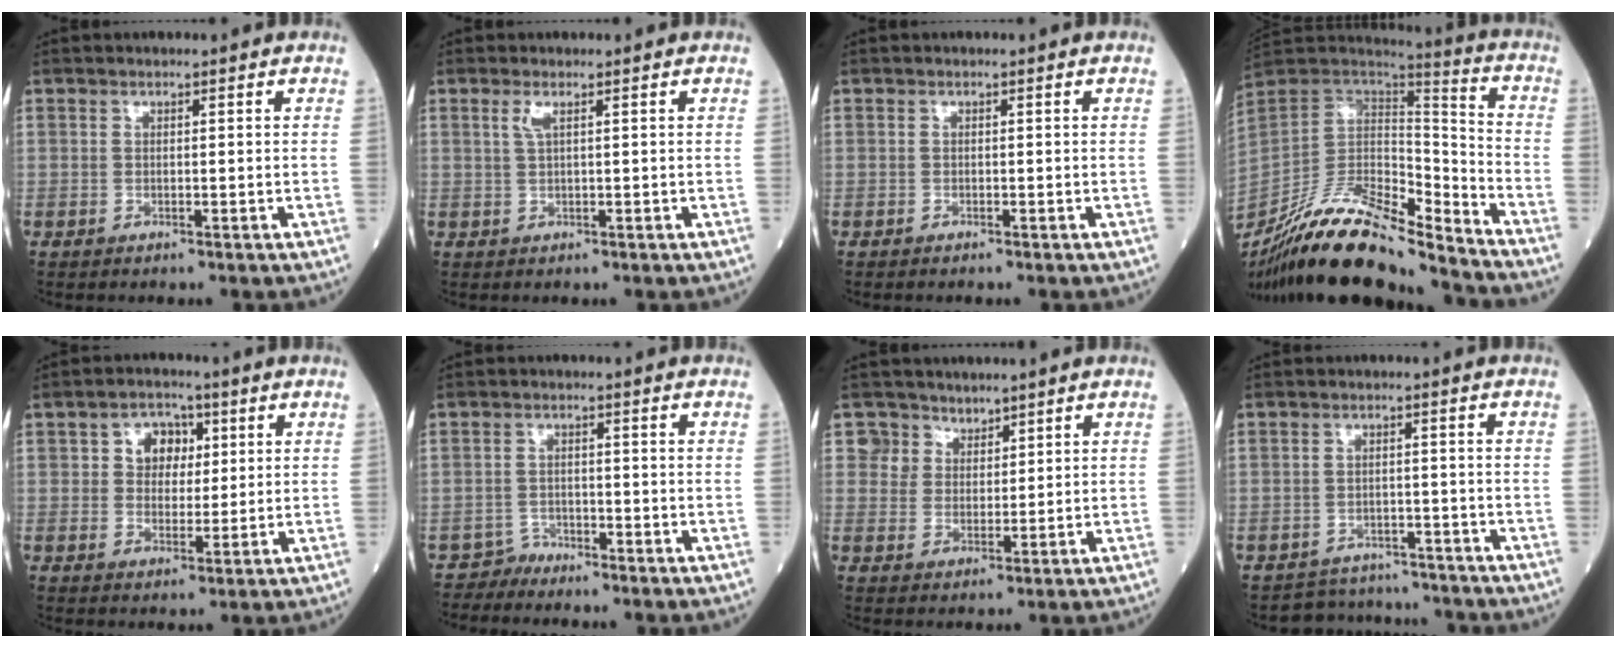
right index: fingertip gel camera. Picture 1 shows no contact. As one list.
[{"total": 1.6, "force": [0.8, 0.1, 1.4], "torque": [-0.039, 0.002, 0.016]}, {"total": 0.0}, {"total": 21.1, "force": [-17.4, 3.5, 11.3], "torque": [-0.241, 0.004, -0.321]}, {"total": 6.1, "force": [1.7, 5.0, 3.0], "torque": [-0.044, 0.018, 0.030]}, {"total": 6.2, "force": [-5.9, 1.3, -1.2], "torque": [0.015, 0.016, -0.111]}, {"total": 4.1, "force": [3.0, 2.7, -0.9], "torque": [0.030, -0.005, 0.049]}, {"total": 6.1, "force": [-5.4, 2.3, -1.3], "torque": [0.022, 0.028, -0.074]}]